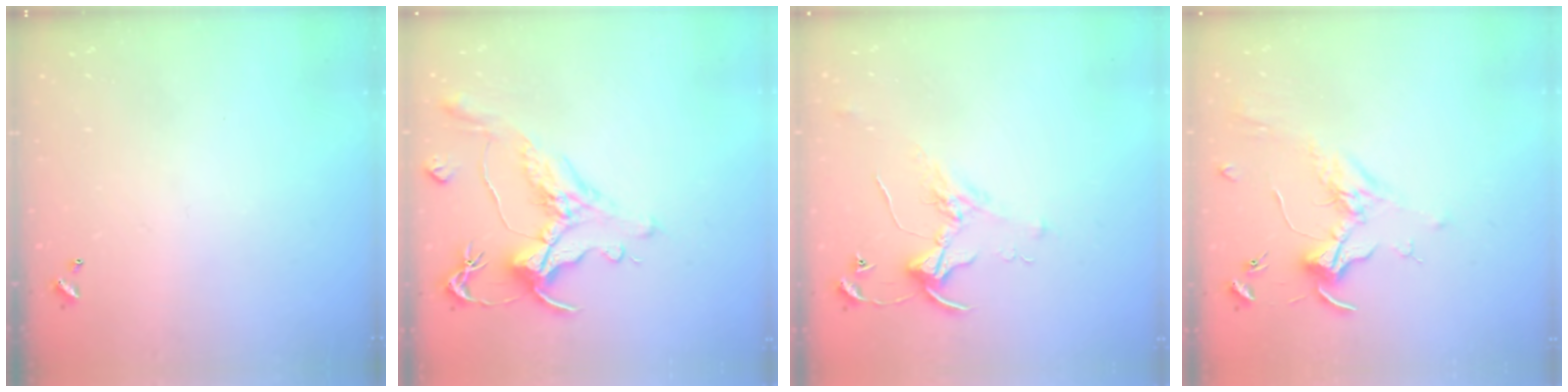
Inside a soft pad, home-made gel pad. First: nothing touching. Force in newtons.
{"total": 1.5, "press": 0.4, "slide": 1.5}
{"total": 2.1, "press": 2.1, "slide": 0.1}
{"total": 1.9, "press": 1.7, "slide": 0.8}